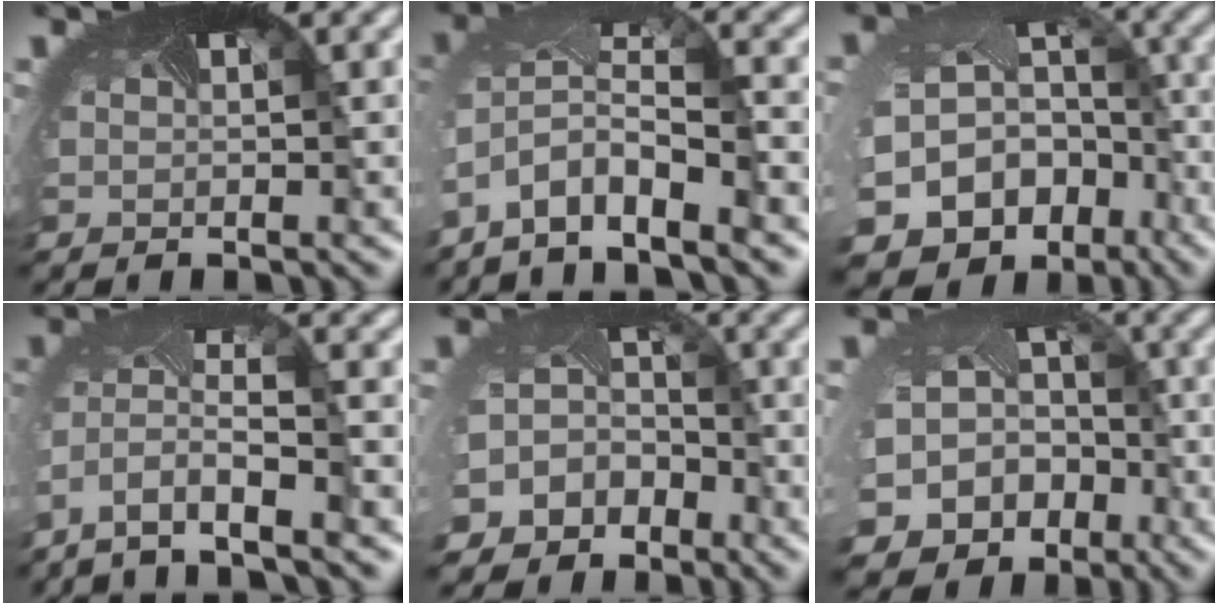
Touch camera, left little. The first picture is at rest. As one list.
[{"total": 6.5, "force": [-4.7, 2.1, 4.1], "torque": [-0.097, -0.010, -0.087]}, {"total": 18.6, "force": [-9.0, 14.5, 7.3], "torque": [-0.168, -0.077, -0.110]}, {"total": 6.0, "force": [-3.6, 1.9, 4.4], "torque": [-0.119, -0.018, -0.064]}, {"total": 6.0, "force": [-3.7, 4.6, 0.5], "torque": [-0.015, -0.015, -0.052]}, {"total": 11.6, "force": [-6.1, 9.4, 3.1], "torque": [-0.073, -0.065, -0.082]}]